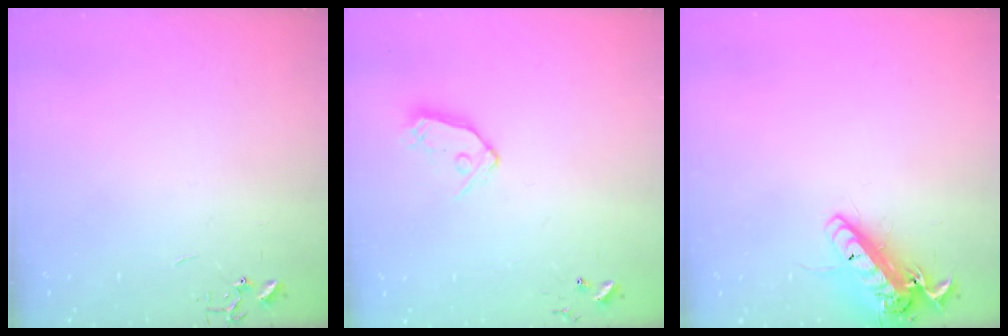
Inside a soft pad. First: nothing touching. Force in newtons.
{"total": 9.2, "press": 9.1, "slide": 0.8}
{"total": 15.1, "press": 14.8, "slide": 3.3}